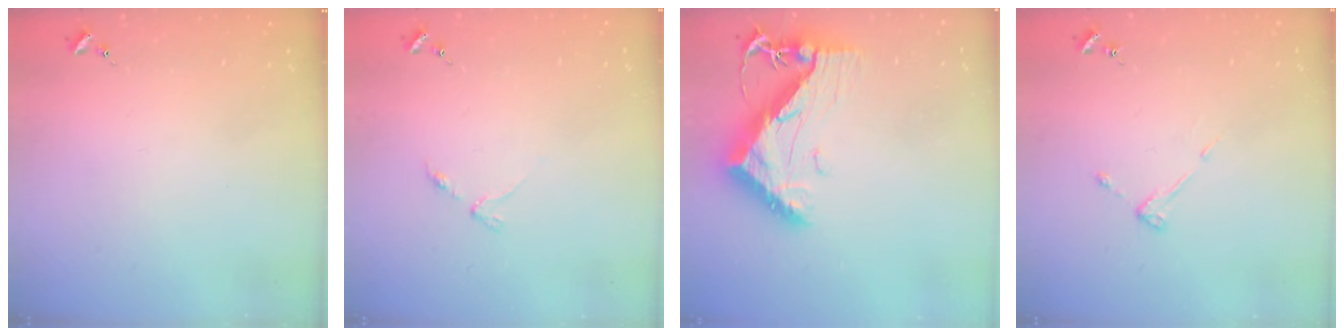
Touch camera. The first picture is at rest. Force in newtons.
{"total": 3.2, "press": 3.1, "slide": 0.5}
{"total": 12.5, "press": 12.4, "slide": 1.1}
{"total": 4.2, "press": 4.2, "slide": 0.4}